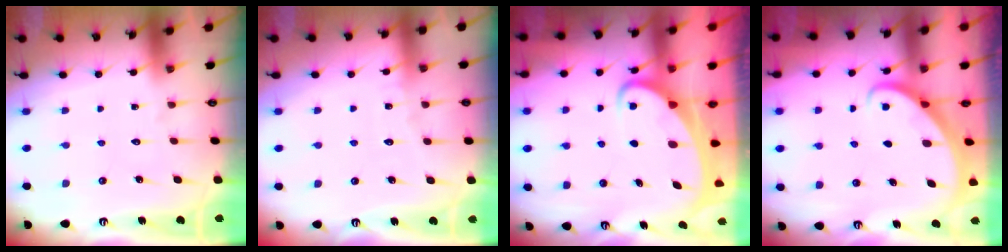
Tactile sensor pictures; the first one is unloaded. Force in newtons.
{"total": 3.1, "press": 3.1, "slide": 0.3}
{"total": 3.6, "press": 3.6, "slide": 0.4}
{"total": 2.7, "press": 2.7, "slide": 0.2}